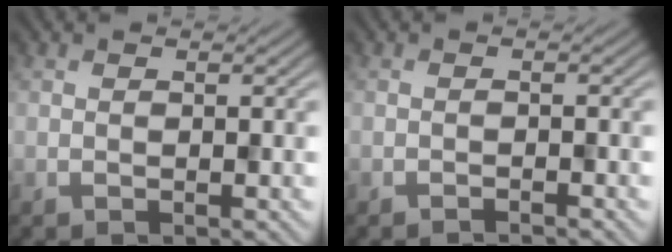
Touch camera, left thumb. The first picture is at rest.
{"total": 0.8, "force": [-0.7, 0.0, 0.3], "torque": [-0.003, 0.003, -0.016]}